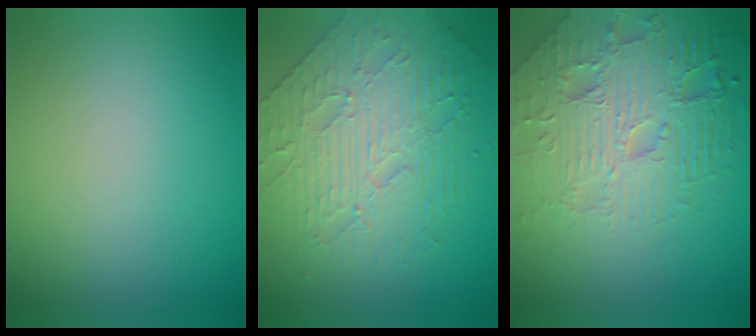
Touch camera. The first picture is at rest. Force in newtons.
{"total": 5.1, "press": 4.8, "slide": 1.7}
{"total": 8.4, "press": 6.0, "slide": 5.8}